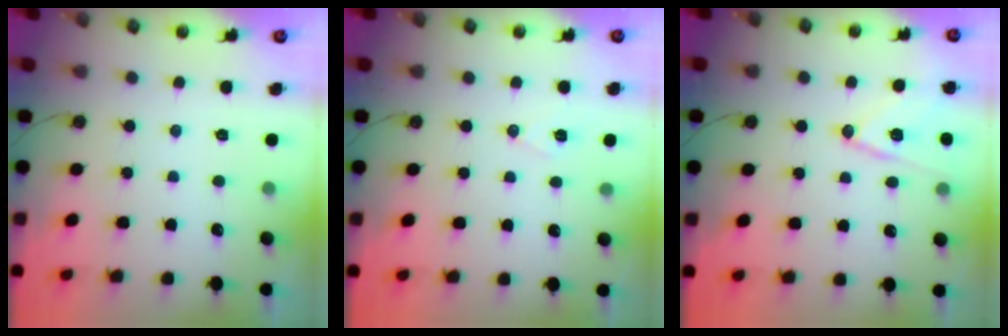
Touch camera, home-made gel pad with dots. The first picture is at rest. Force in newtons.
{"total": 7.1, "press": 5.5, "slide": 4.5}
{"total": 11.6, "press": 11.4, "slide": 1.6}